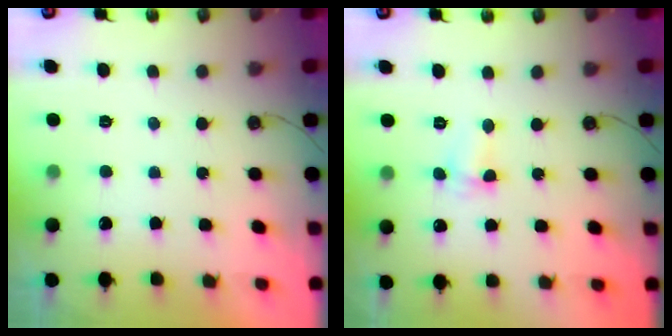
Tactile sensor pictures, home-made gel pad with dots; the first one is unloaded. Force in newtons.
{"total": 1.7, "press": 1.5, "slide": 0.7}